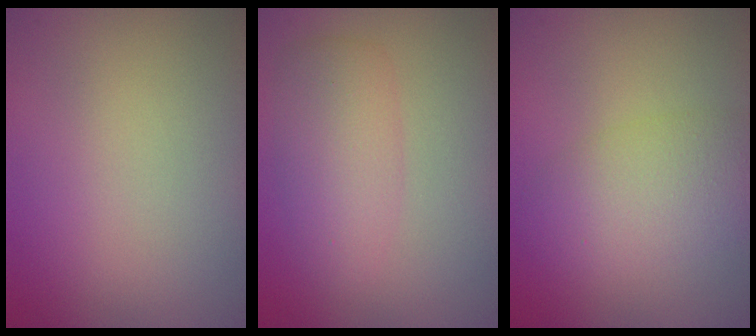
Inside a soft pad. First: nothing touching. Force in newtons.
{"total": 3.5, "press": 3.5, "slide": 0.2}
{"total": 4.5, "press": 4.5, "slide": 0.2}